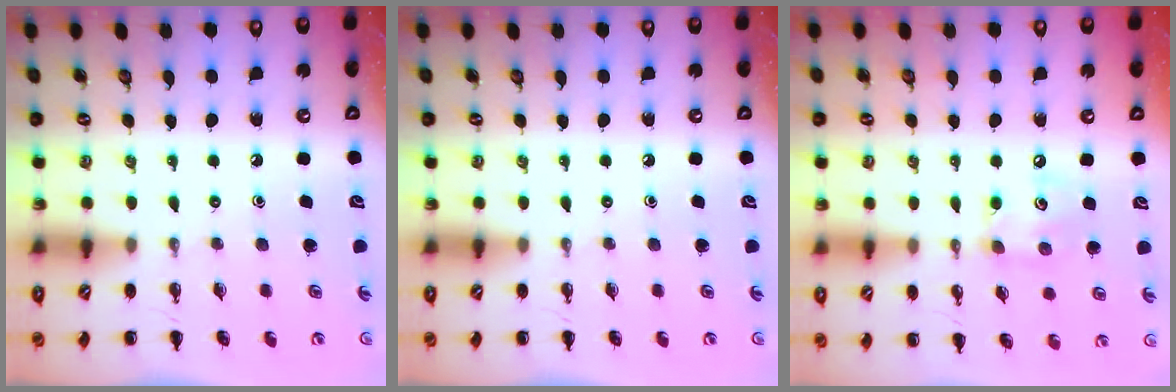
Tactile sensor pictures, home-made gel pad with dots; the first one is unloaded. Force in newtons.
{"total": 0.0}
{"total": 6.9, "press": 6.9, "slide": 0.5}